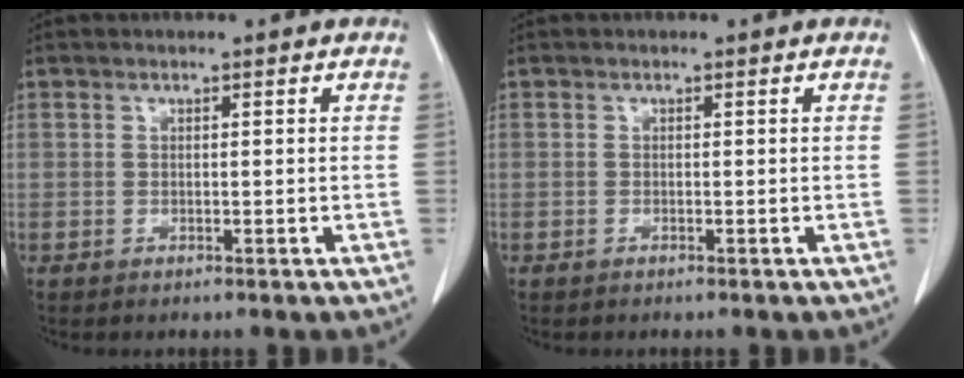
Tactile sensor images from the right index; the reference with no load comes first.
{"total": 0.0}